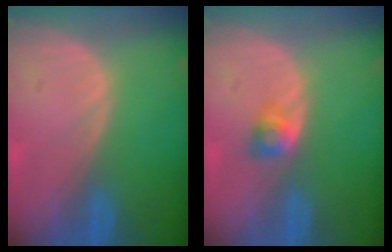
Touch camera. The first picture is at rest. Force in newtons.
{"total": 2.7, "press": 2.4, "slide": 1.1}